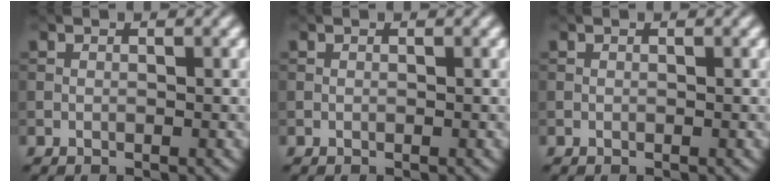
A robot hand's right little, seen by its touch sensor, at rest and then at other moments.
{"total": 0.0}
{"total": 0.0}